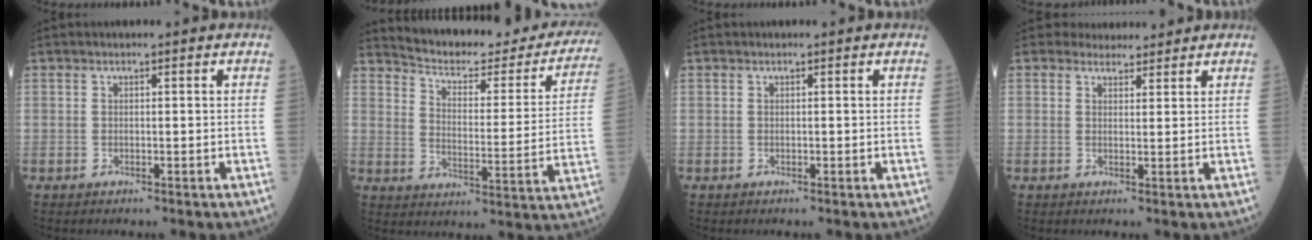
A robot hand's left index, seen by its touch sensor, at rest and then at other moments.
{"total": 22.7, "force": [21.0, 4.9, 7.0], "torque": [-0.083, -0.059, 0.257]}
{"total": 0.0}
{"total": 3.6, "force": [3.4, 1.3, -0.1], "torque": [0.007, 0.006, 0.043]}